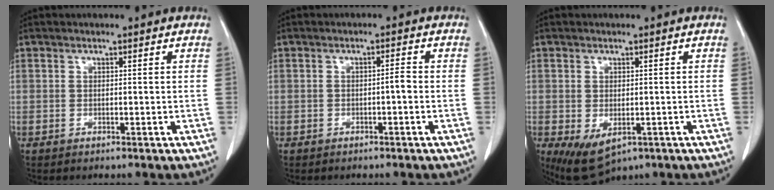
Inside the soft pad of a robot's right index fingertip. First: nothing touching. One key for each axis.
{"total": 1.4, "fx": -0.5, "fy": 0.2, "fz": 1.3, "tx": -0.020, "ty": 0.003, "tz": -0.009}
{"total": 6.2, "fx": -2.6, "fy": 3.4, "fz": 4.5, "tx": -0.072, "ty": -0.014, "tz": -0.026}